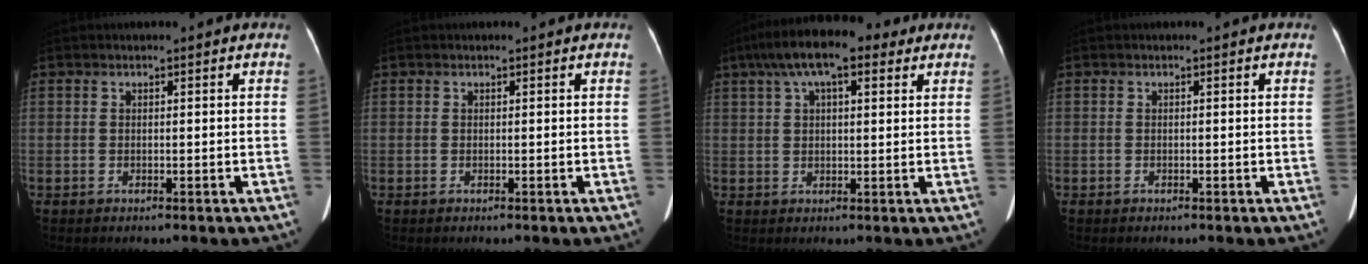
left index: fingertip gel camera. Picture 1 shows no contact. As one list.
[{"total": 0.0}, {"total": 11.4, "force": [6.8, 3.8, 8.4], "torque": [-0.149, 0.048, 0.110]}, {"total": 0.0}]